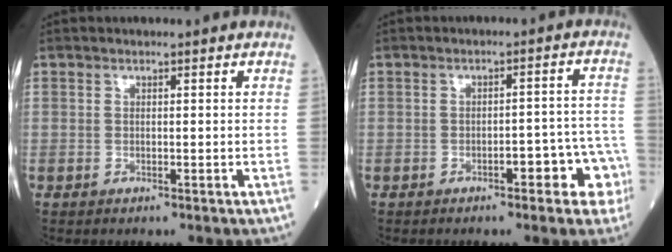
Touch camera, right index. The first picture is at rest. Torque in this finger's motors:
{"motor_torque": [1.02, -0.51, 0.32, 0.07]}